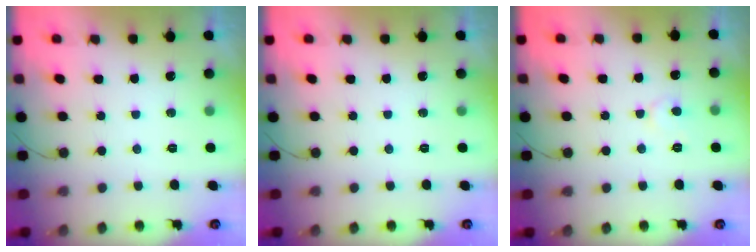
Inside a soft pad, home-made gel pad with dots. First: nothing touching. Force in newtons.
{"total": 0.0}
{"total": 4.9, "press": 4.9, "slide": 0.4}